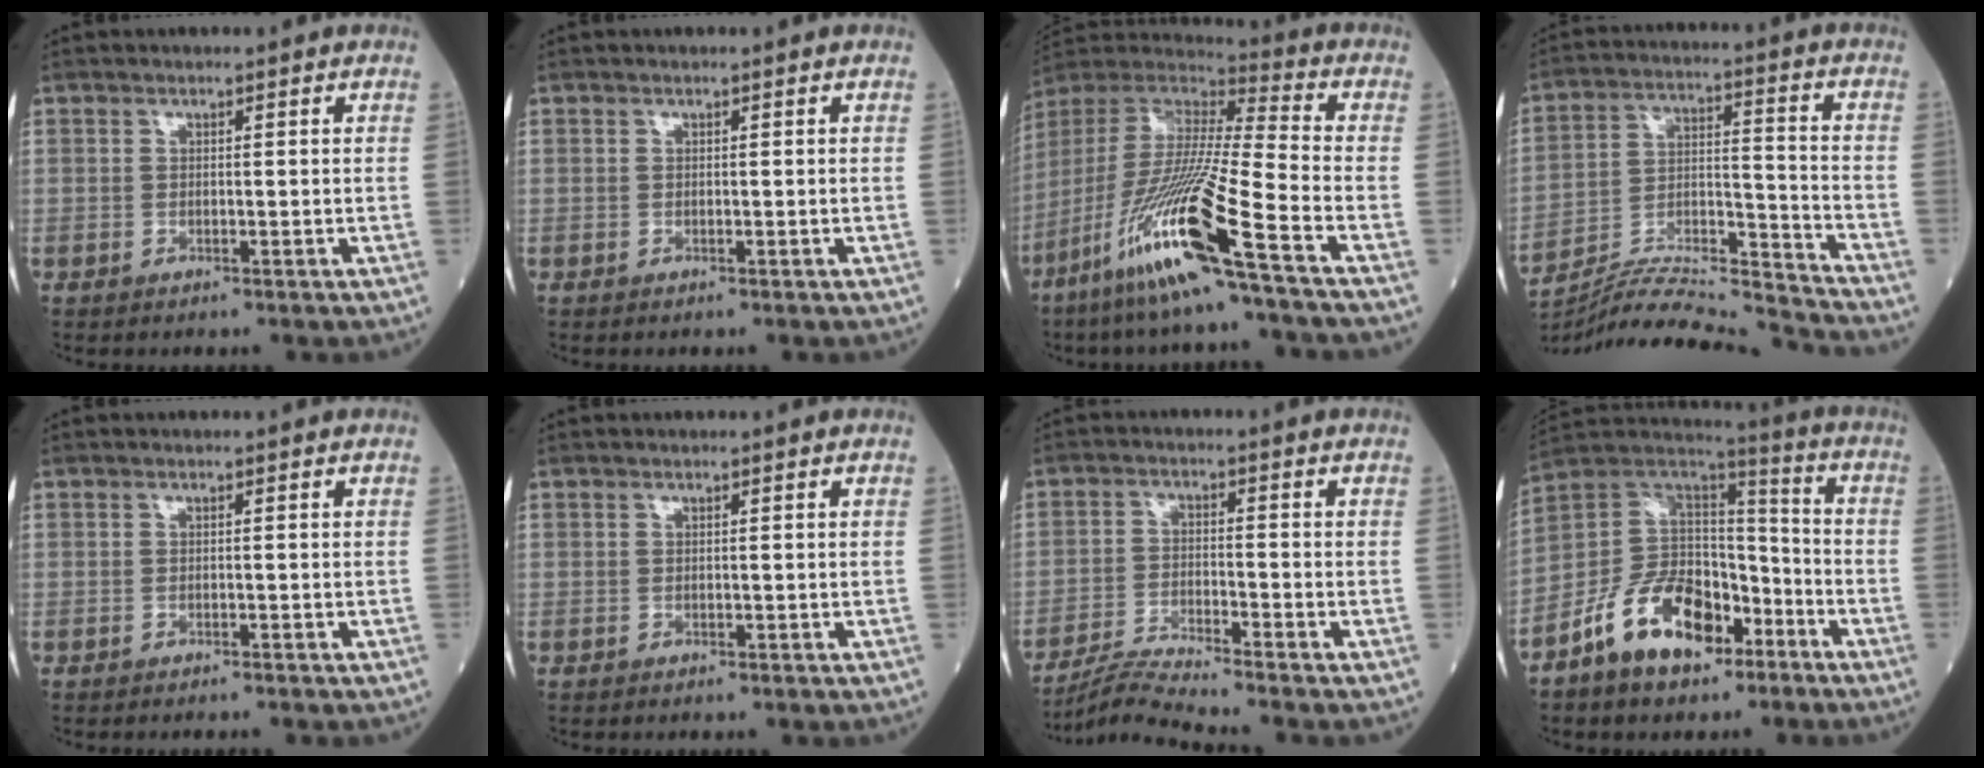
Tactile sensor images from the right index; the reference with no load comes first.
{"total": 0.0}
{"total": 20.5, "force": [-11.2, -1.1, 17.1], "torque": [-0.388, -0.053, -0.225]}
{"total": 17.3, "force": [-16.8, -1.5, 3.7], "torque": [-0.068, 0.021, -0.283]}
{"total": 1.1, "force": [-1.0, 0.0, 0.3], "torque": [-0.007, 0.000, -0.014]}
{"total": 0.0}
{"total": 6.4, "force": [-5.9, -2.3, 1.0], "torque": [-0.030, -0.019, -0.114]}
{"total": 15.1, "force": [-8.5, 8.3, 9.3], "torque": [-0.189, 0.026, -0.157]}